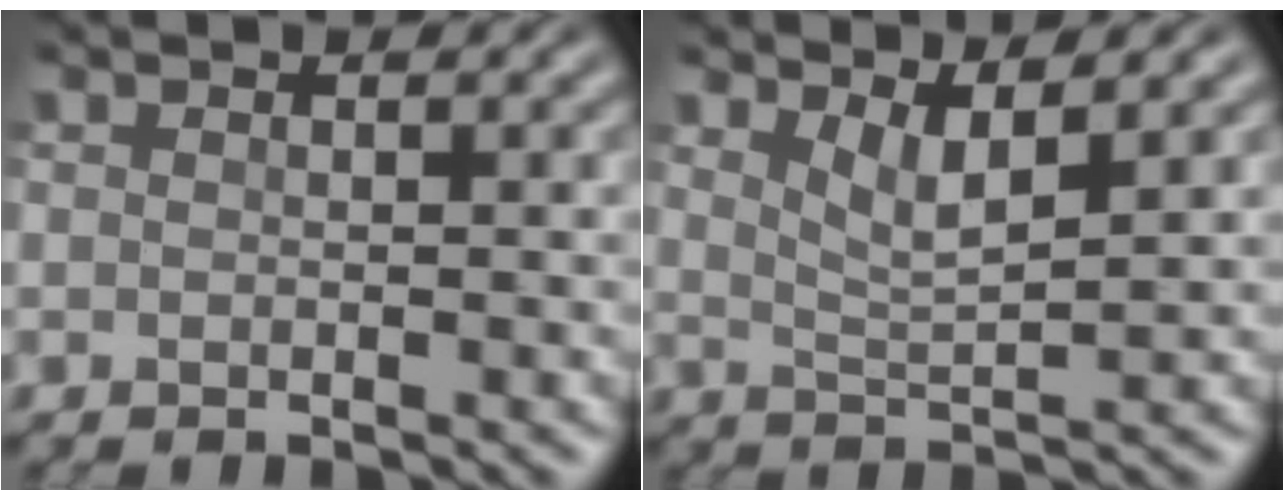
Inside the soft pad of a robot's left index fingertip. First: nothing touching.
{"total": 2.8, "force": [1.7, 0.6, 2.1], "torque": [-0.035, -0.009, 0.031]}